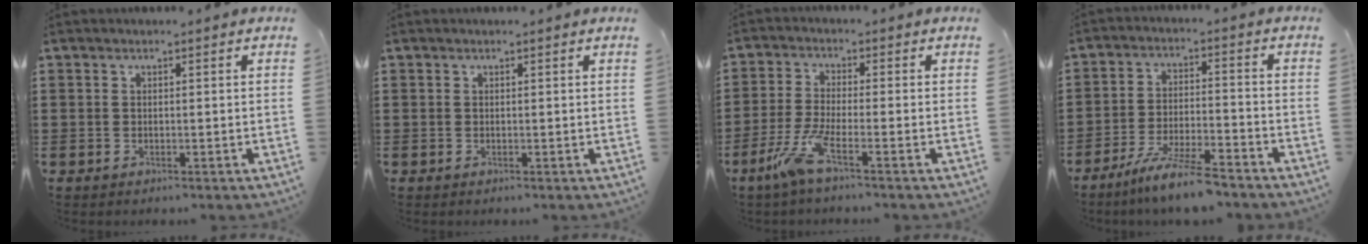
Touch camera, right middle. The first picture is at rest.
{"total": 0.0}
{"total": 6.1, "force": [-3.4, 0.6, 5.0], "torque": [-0.123, -0.018, -0.068]}
{"total": 7.9, "force": [-6.7, 0.0, 4.1], "torque": [-0.087, -0.010, -0.128]}